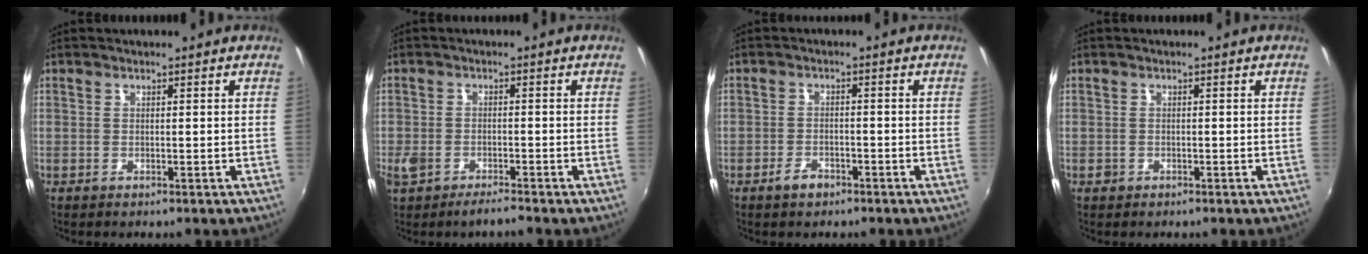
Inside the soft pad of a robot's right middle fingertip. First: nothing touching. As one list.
[{"total": 4.1, "force": [-3.0, 1.4, 2.3], "torque": [-0.063, -0.010, -0.062]}, {"total": 3.8, "force": [-2.6, 1.9, 2.0], "torque": [-0.049, -0.001, -0.045]}, {"total": 1.0, "force": [-0.5, 0.9, 0.2], "torque": [-0.006, -0.003, -0.007]}]